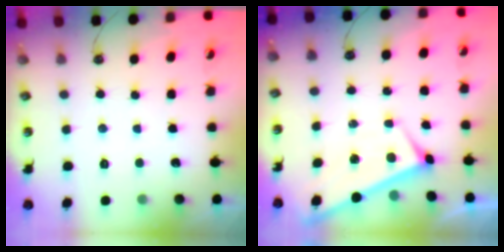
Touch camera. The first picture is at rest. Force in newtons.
{"total": 1.4, "press": 1.3, "slide": 0.5}